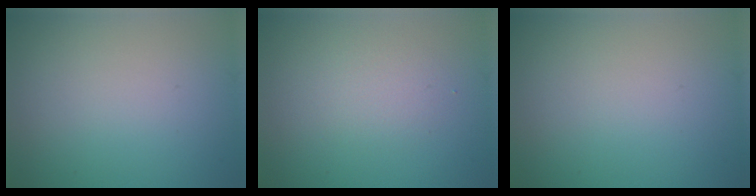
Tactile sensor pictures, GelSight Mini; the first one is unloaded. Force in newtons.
{"total": 1.7, "press": 1.7, "slide": 0.2}
{"total": 0.0}